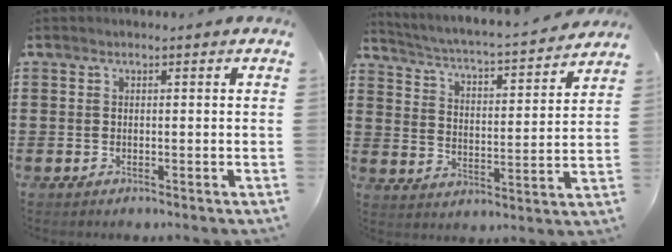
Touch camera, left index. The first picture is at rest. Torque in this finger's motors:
{"motor_torque": [2.14, 0.00, 0.30, 0.12]}